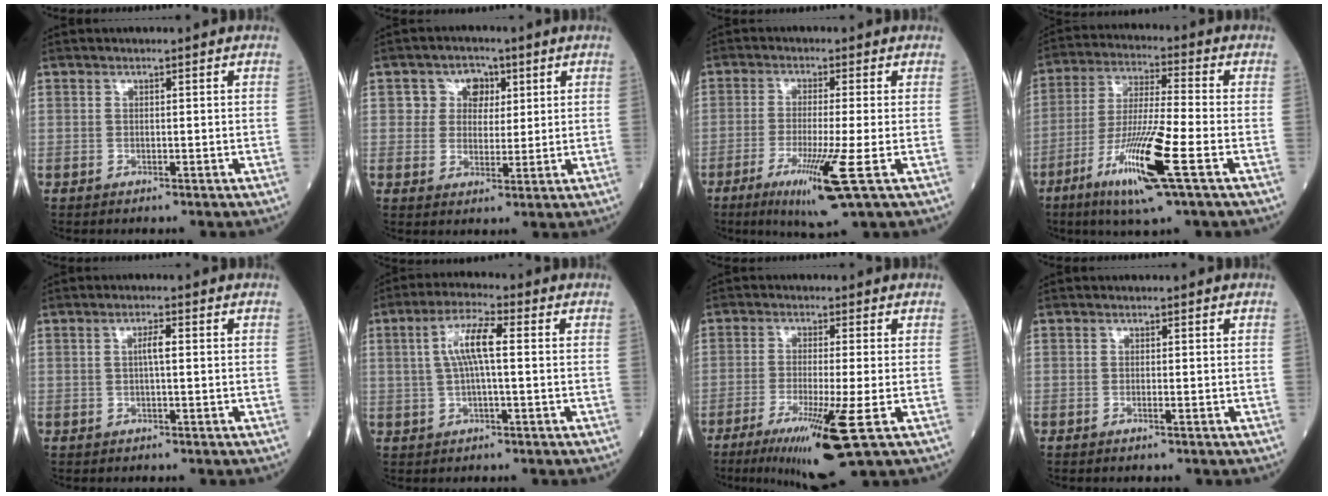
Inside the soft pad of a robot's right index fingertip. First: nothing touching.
{"total": 4.8, "force": [1.8, 4.2, 1.6], "torque": [-0.014, 0.013, 0.027]}
{"total": 9.3, "force": [-4.0, -0.9, 8.4], "torque": [-0.151, -0.033, -0.070]}
{"total": 13.9, "force": [-6.1, 0.1, 12.5], "torque": [-0.248, -0.025, -0.113]}
{"total": 2.0, "force": [0.2, 0.2, 2.0], "torque": [-0.037, 0.003, 0.001]}
{"total": 6.6, "force": [0.9, 1.1, 6.5], "torque": [-0.132, 0.016, 0.016]}
{"total": 10.8, "force": [-5.2, -0.7, 9.4], "torque": [-0.167, -0.037, -0.087]}
{"total": 0.7, "force": [-0.4, -0.1, 0.5], "torque": [-0.008, 0.000, -0.007]}